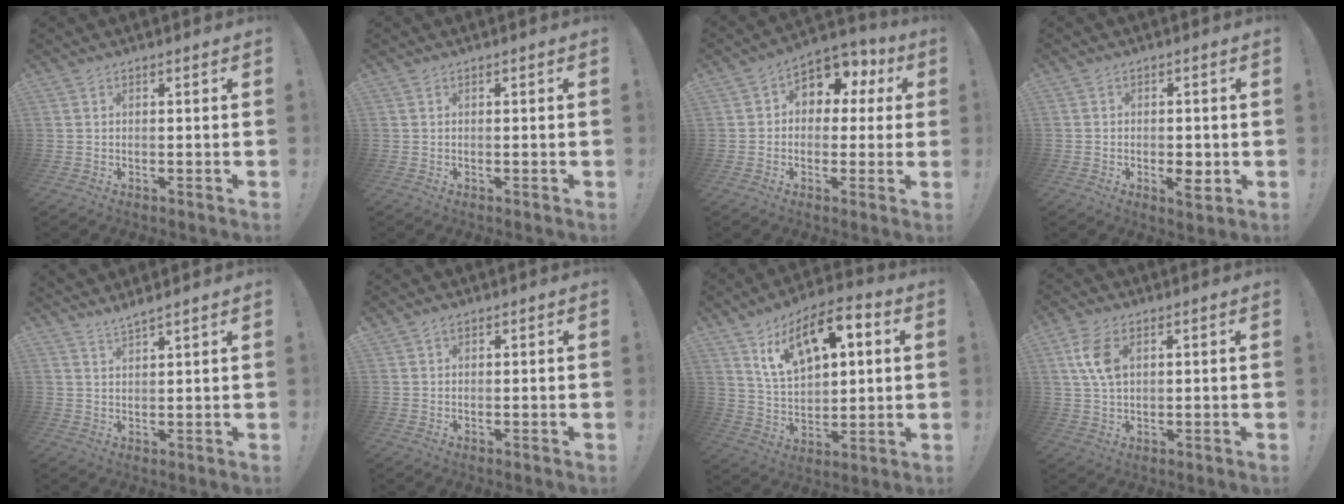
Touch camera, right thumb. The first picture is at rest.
{"total": 0.0}
{"total": 8.6, "force": [2.9, 6.7, 4.6], "torque": [-0.062, -0.017, 0.058]}
{"total": 5.3, "force": [-1.3, 4.3, 2.7], "torque": [-0.028, 0.010, -0.020]}
{"total": 3.3, "force": [3.1, -0.1, 1.2], "torque": [-0.022, -0.021, 0.054]}
{"total": 1.4, "force": [1.0, 0.8, 0.5], "torque": [-0.005, -0.002, 0.018]}
{"total": 16.1, "force": [8.3, 8.9, 10.6], "torque": [-0.168, -0.042, 0.149]}
{"total": 8.3, "force": [2.8, 5.0, 6.0], "torque": [-0.117, -0.004, 0.051]}